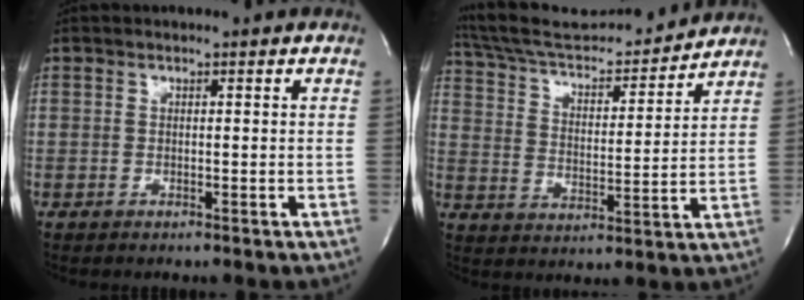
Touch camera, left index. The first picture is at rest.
{"total": 17.8, "force": [16.7, 2.2, 5.8], "torque": [-0.095, 0.005, 0.261]}